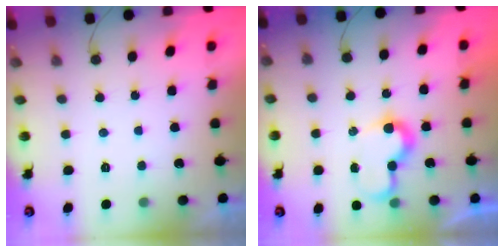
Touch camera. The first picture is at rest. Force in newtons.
{"total": 7.9, "press": 7.9, "slide": 0.3}